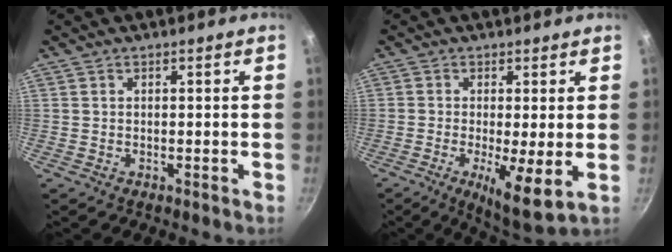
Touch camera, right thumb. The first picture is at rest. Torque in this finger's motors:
{"motor_torque": [-0.41, 0.19, -0.10, -0.04, 0.08]}